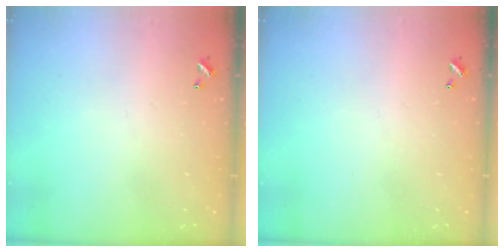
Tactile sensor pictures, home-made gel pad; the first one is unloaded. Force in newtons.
{"total": 0.0}